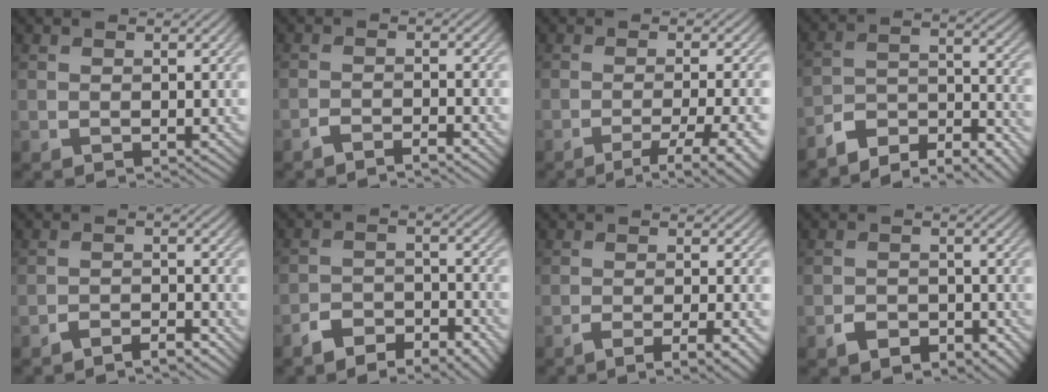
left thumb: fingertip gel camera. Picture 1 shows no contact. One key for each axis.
{"total": 2.8, "fx": -2.4, "fy": 0.3, "fz": 1.4, "tx": -0.021, "ty": 0.003, "tz": -0.051}
{"total": 7.8, "fx": -4.3, "fy": 1.5, "fz": 6.4, "tx": -0.093, "ty": 0.002, "tz": -0.054}
{"total": 9.6, "fx": -8.4, "fy": 2.4, "fz": 4.1, "tx": -0.071, "ty": 0.007, "tz": -0.153}
{"total": 2.7, "fx": -2.4, "fy": 0.4, "fz": 1.2, "tx": -0.019, "ty": 0.004, "tz": -0.047}
{"total": 7.1, "fx": -5.5, "fy": 2.7, "fz": 3.7, "tx": -0.059, "ty": -0.004, "tz": -0.099}
{"total": 5.7, "fx": -3.4, "fy": 1.1, "fz": 4.5, "tx": -0.063, "ty": 0.006, "tz": -0.059}
{"total": 4.4, "fx": -2.8, "fy": 2.5, "fz": 2.4, "tx": -0.040, "ty": -0.005, "tz": -0.049}